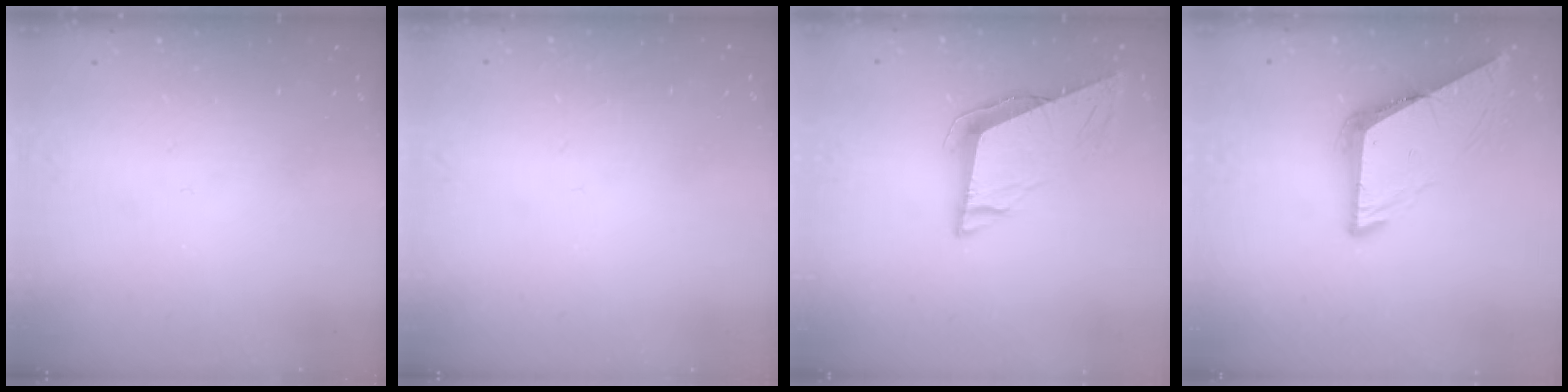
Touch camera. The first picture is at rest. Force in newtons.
{"total": 1.5, "press": 1.5, "slide": 0.1}
{"total": 9.2, "press": 8.9, "slide": 2.2}
{"total": 8.2, "press": 8.2, "slide": 0.6}